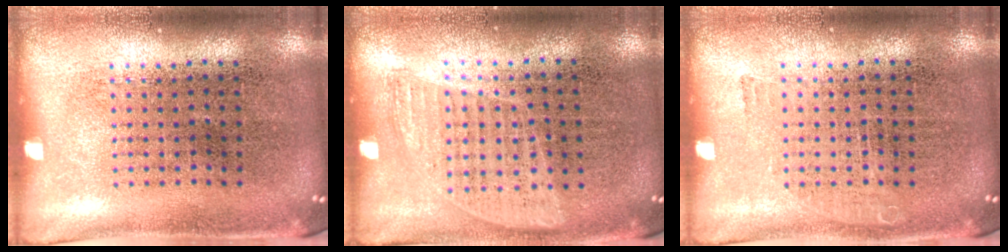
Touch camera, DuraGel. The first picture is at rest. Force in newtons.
{"total": 0.9, "press": 0.8, "slide": 0.4}
{"total": 0.5, "press": 0.5, "slide": 0.1}